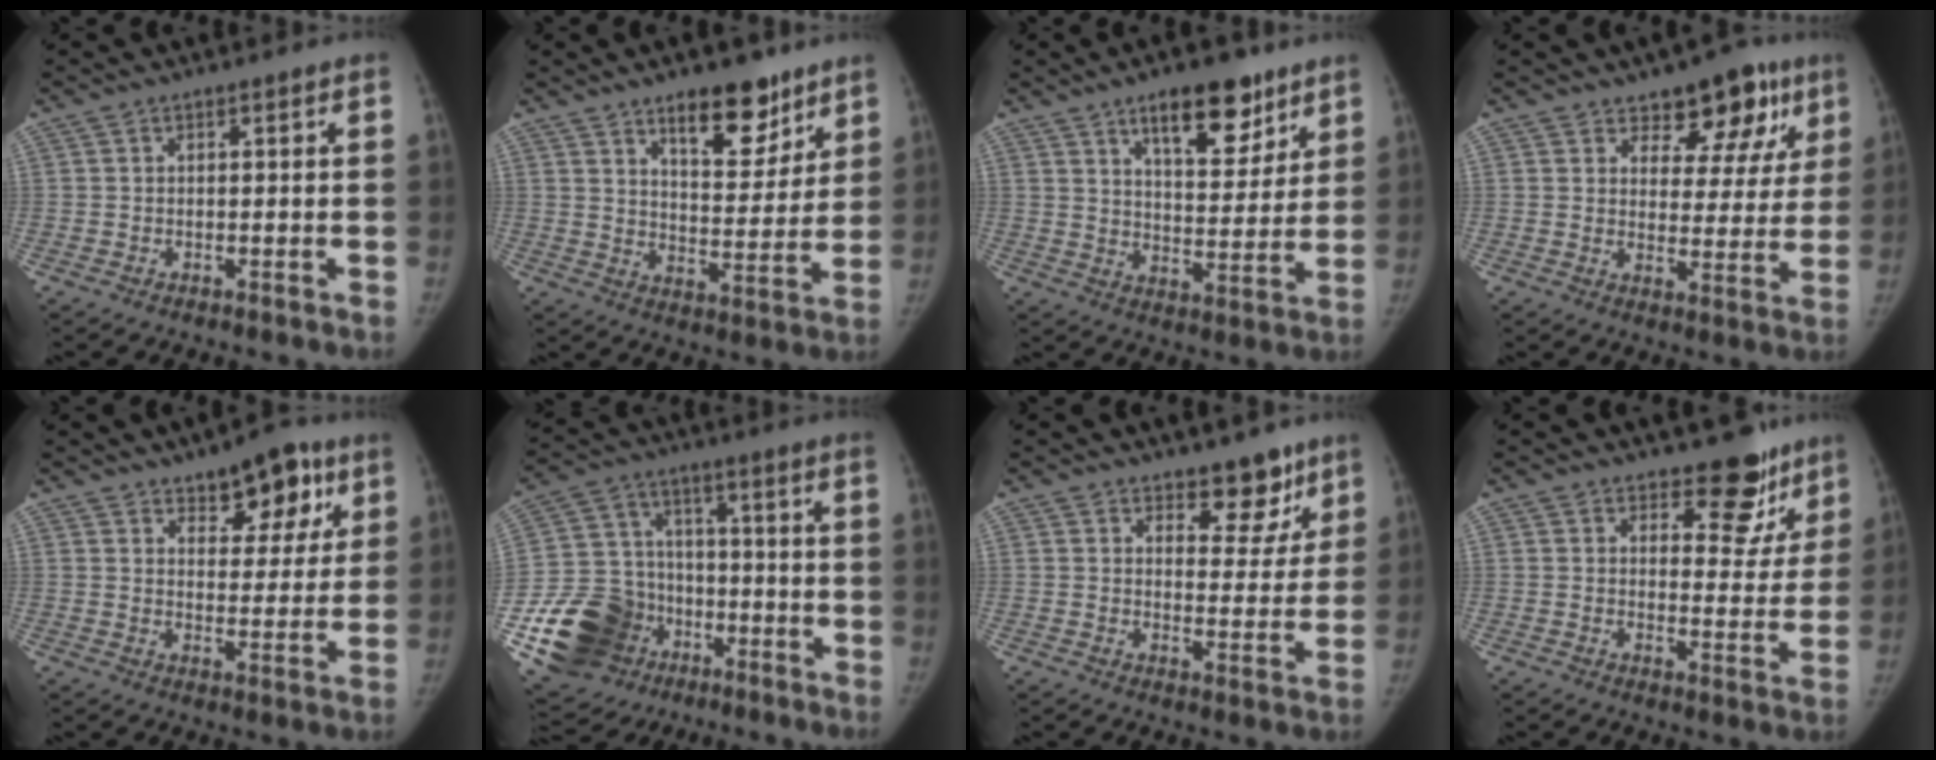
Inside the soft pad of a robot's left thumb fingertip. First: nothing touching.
{"total": 12.1, "force": [8.2, 5.2, 7.3], "torque": [-0.067, -0.054, 0.129]}
{"total": 13.3, "force": [8.3, 5.6, 8.7], "torque": [-0.090, -0.044, 0.130]}
{"total": 11.6, "force": [7.3, 6.6, 6.0], "torque": [-0.017, -0.034, 0.096]}
{"total": 10.8, "force": [6.4, 5.6, 6.6], "torque": [-0.046, -0.028, 0.090]}
{"total": 20.1, "force": [-7.9, 16.5, 8.3], "torque": [-0.144, 0.068, -0.122]}
{"total": 7.8, "force": [5.6, 4.1, 3.5], "torque": [0.001, -0.035, 0.078]}
{"total": 9.3, "force": [7.1, 4.8, 3.6], "torque": [0.002, -0.051, 0.091]}